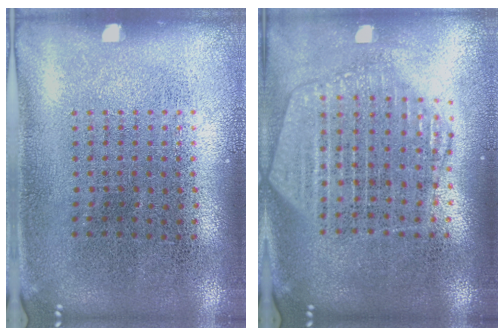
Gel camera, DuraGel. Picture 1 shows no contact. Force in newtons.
{"total": 2.1, "press": 1.9, "slide": 0.9}